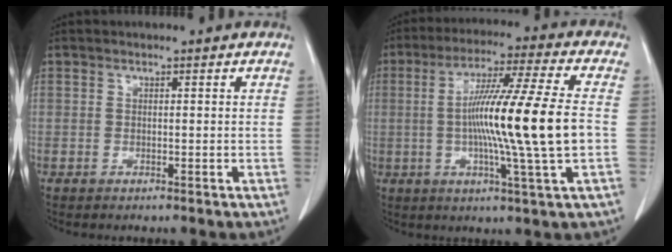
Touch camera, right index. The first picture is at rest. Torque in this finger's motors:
{"motor_torque": [2.14, 0.00, 1.05, 0.21]}